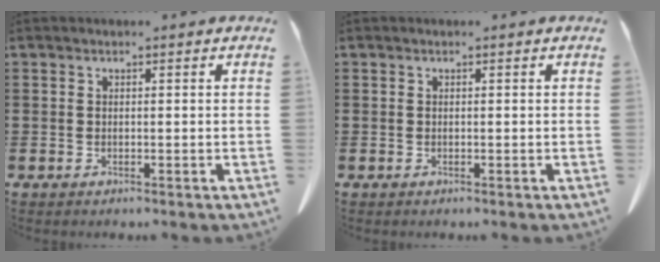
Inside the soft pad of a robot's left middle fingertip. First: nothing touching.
{"total": 0.0}